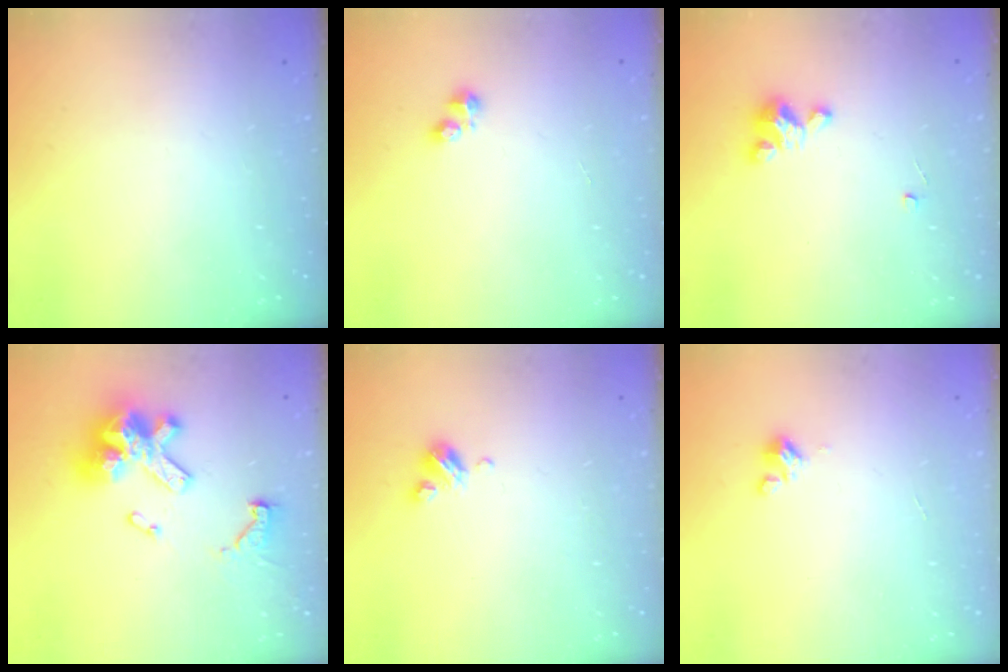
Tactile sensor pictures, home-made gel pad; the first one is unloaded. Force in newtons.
{"total": 2.5, "press": 2.5, "slide": 0.4}
{"total": 3.5, "press": 3.5, "slide": 0.2}
{"total": 15.0, "press": 15.0, "slide": 0.8}
{"total": 4.0, "press": 4.0, "slide": 0.3}
{"total": 0.9, "press": 0.9, "slide": 0.2}